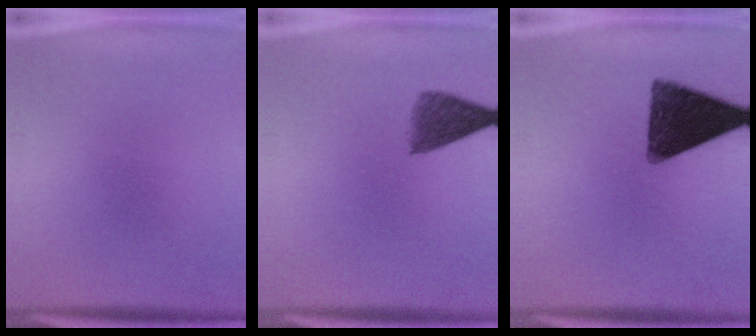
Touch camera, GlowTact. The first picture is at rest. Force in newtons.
{"total": 4.7}
{"total": 14.0}